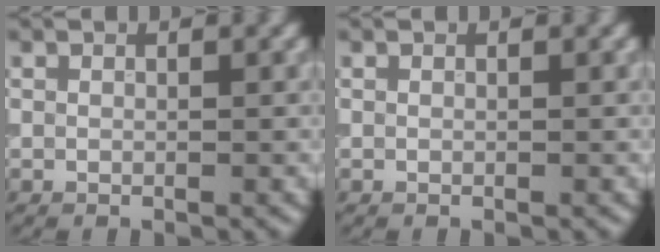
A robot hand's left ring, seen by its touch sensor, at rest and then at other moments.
{"total": 0.0}